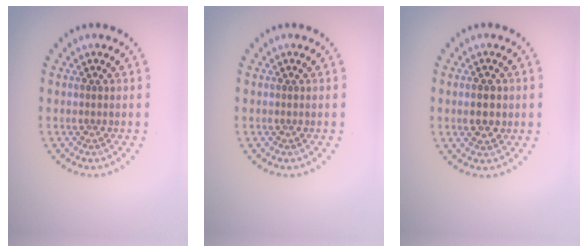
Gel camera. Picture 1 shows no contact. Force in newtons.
{"total": 0.0}
{"total": 2.2, "press": 2.2, "slide": 0.1}